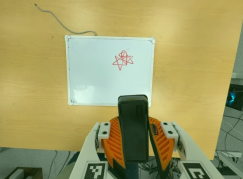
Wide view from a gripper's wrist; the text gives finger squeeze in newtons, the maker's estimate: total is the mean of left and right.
{"total": 9.5, "left": 8.2, "right": 10.7}